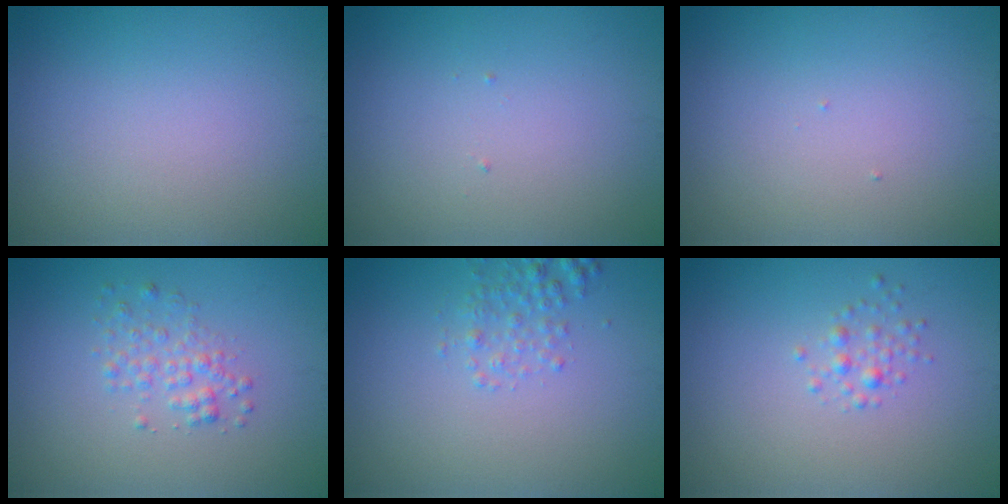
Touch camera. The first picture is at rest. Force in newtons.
{"total": 0.0}
{"total": 0.0}
{"total": 1.8, "press": 1.8, "slide": 0.1}
{"total": 1.7, "press": 1.7, "slide": 0.1}
{"total": 1.2, "press": 1.2, "slide": 0.0}